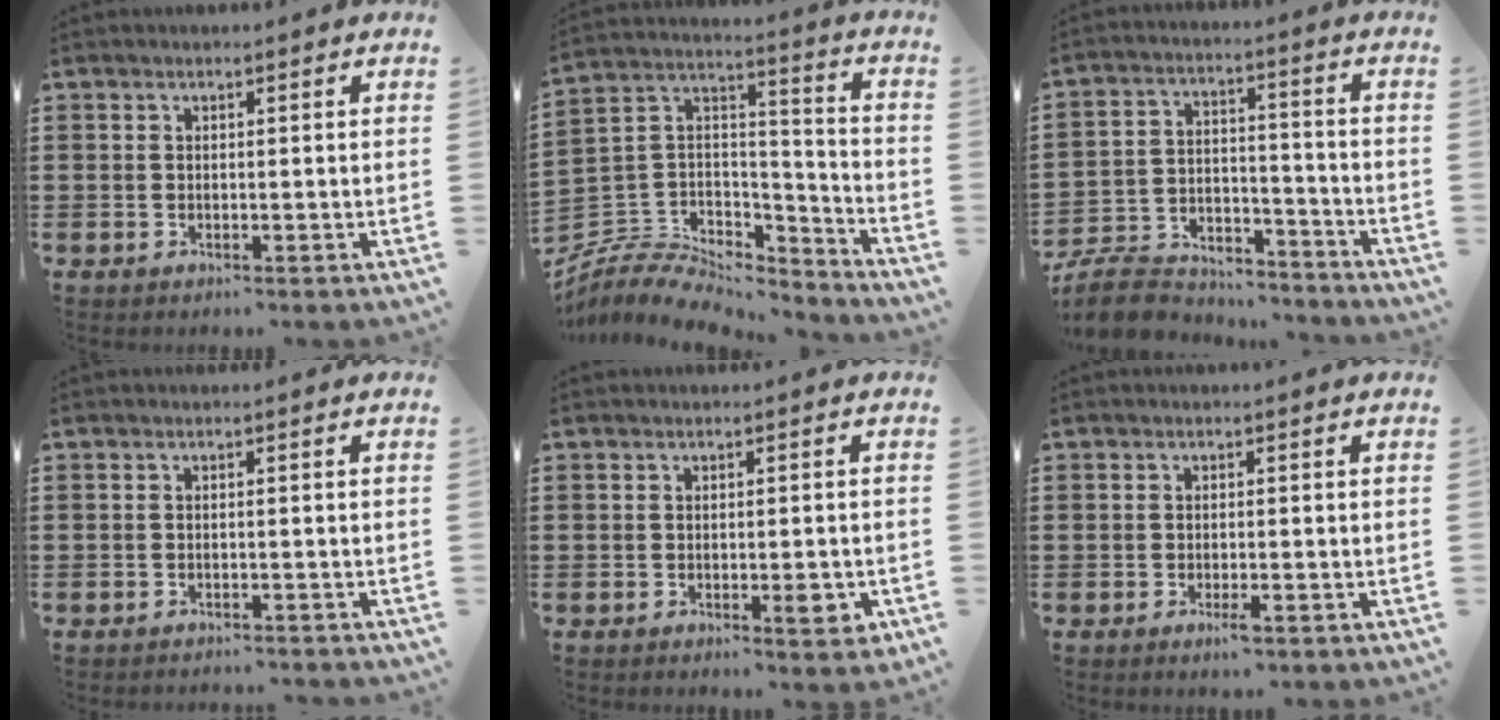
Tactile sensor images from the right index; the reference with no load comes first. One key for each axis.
{"total": 7.5, "fx": -6.7, "fy": 2.9, "fz": 1.5, "tx": -0.048, "ty": 0.004, "tz": -0.136}
{"total": 8.7, "fx": -8.2, "fy": 2.2, "fz": 2.0, "tx": -0.053, "ty": 0.016, "tz": -0.164}
{"total": 0.9, "fx": -0.8, "fy": -0.1, "fz": 0.1, "tx": -0.005, "ty": 0.000, "tz": -0.017}
{"total": 3.0, "fx": -1.0, "fy": 0.7, "fz": 2.7, "tx": -0.051, "ty": -0.002, "tz": -0.018}
{"total": 1.5, "fx": -0.9, "fy": 0.2, "fz": 1.2, "tx": -0.021, "ty": -0.002, "tz": -0.015}